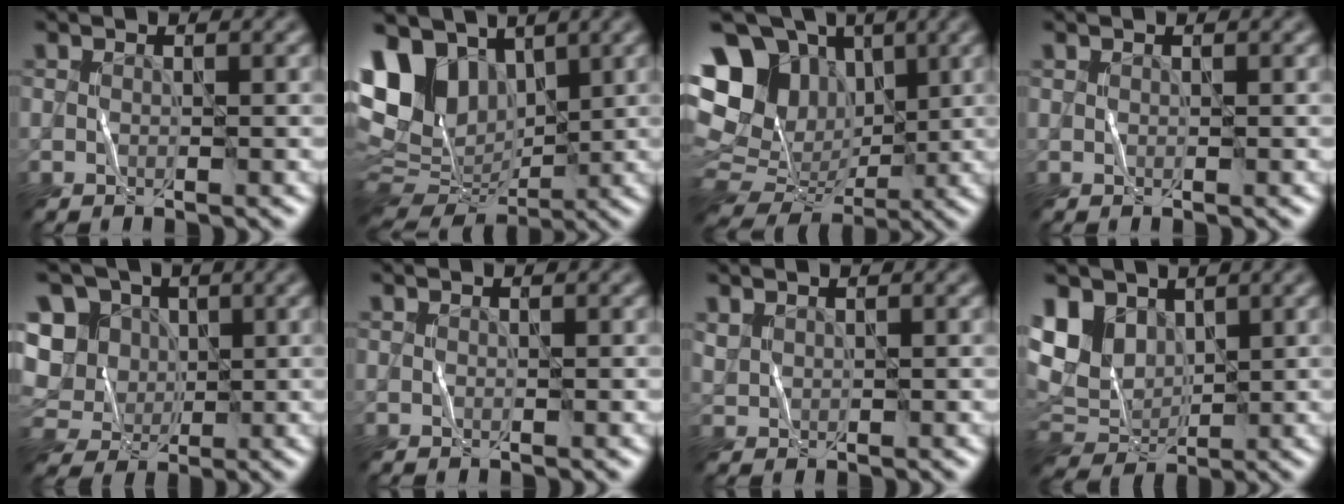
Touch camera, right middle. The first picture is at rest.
{"total": 10.0, "force": [3.6, 7.0, 6.1], "torque": [-0.135, 0.008, 0.066]}
{"total": 15.4, "force": [4.0, 12.5, 8.1], "torque": [-0.177, 0.026, 0.066]}
{"total": 0.0}
{"total": 10.2, "force": [2.5, 8.7, 4.6], "torque": [-0.101, 0.025, 0.025]}
{"total": 0.0}
{"total": 0.8, "force": [0.6, 0.5, 0.3], "torque": [-0.009, -0.001, 0.018]}
{"total": 5.9, "force": [2.0, 4.5, 3.2], "torque": [-0.073, -0.003, 0.036]}